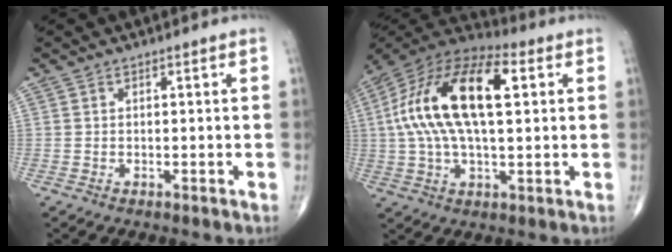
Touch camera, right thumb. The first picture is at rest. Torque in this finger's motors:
{"motor_torque": [0.43, 1.03, 2.13, 0.52, 0.65]}